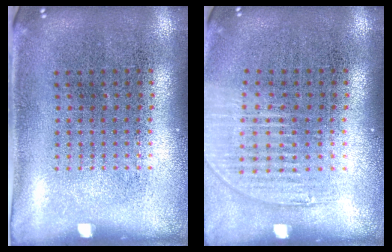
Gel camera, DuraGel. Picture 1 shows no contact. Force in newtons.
{"total": 1.1, "press": 1.1, "slide": 0.4}